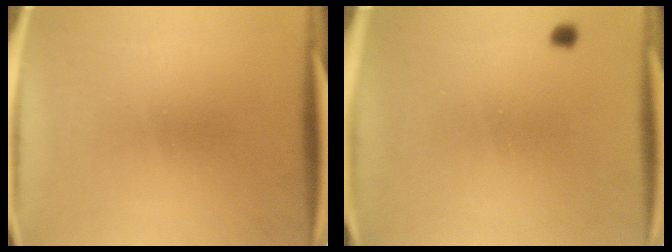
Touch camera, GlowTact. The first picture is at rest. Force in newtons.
{"total": 1.0}